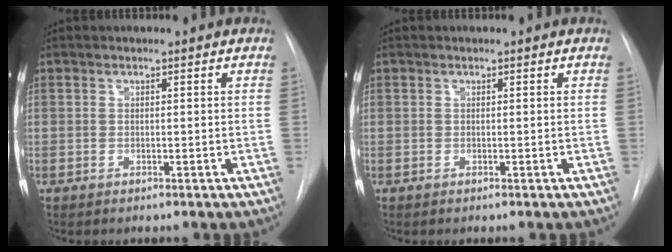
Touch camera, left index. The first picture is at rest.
{"total": 0.0}